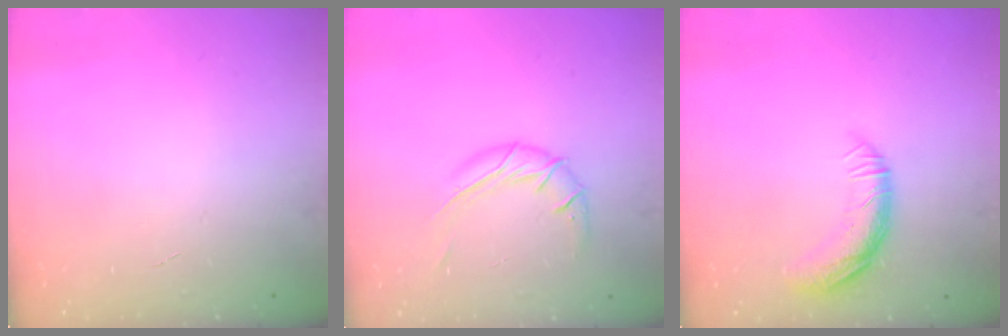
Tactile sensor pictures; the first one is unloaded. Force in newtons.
{"total": 11.0, "press": 10.9, "slide": 1.8}
{"total": 11.5, "press": 11.5, "slide": 0.6}